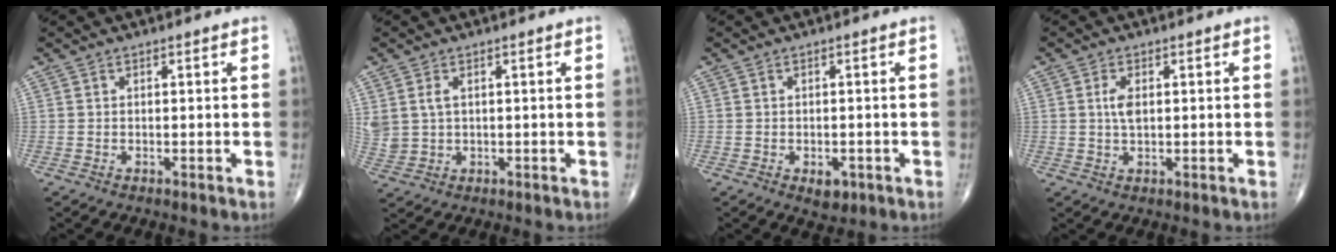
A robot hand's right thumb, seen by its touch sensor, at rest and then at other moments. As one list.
[{"total": 4.4, "force": [1.2, 2.9, 3.0], "torque": [-0.071, 0.000, 0.033]}, {"total": 3.0, "force": [-1.3, 1.8, 2.1], "torque": [-0.016, 0.000, -0.012]}, {"total": 1.8, "force": [0.3, 0.9, 1.6], "torque": [-0.031, 0.001, 0.006]}]